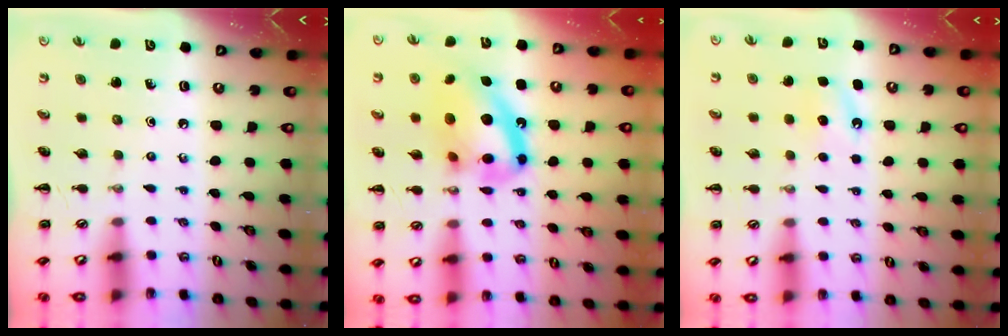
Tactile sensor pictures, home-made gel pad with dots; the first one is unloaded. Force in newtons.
{"total": 16.5, "press": 16.1, "slide": 3.5}
{"total": 4.1, "press": 3.9, "slide": 1.1}